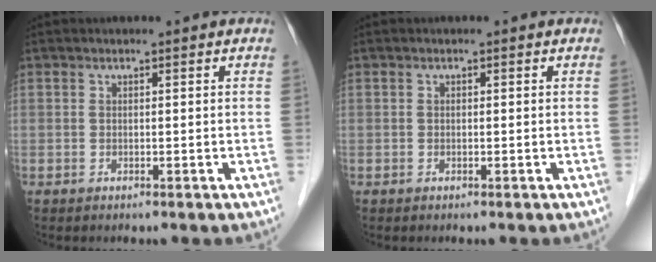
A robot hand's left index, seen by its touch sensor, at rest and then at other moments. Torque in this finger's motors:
{"motor_torque": [0.02, 0.08, 0.03, -0.01]}